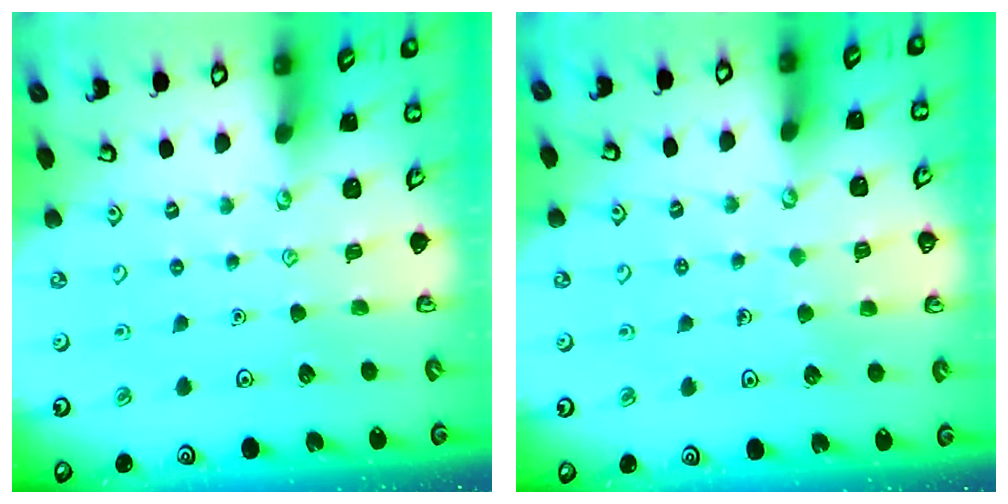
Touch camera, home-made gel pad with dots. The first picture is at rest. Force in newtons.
{"total": 4.4, "press": 4.4, "slide": 0.4}